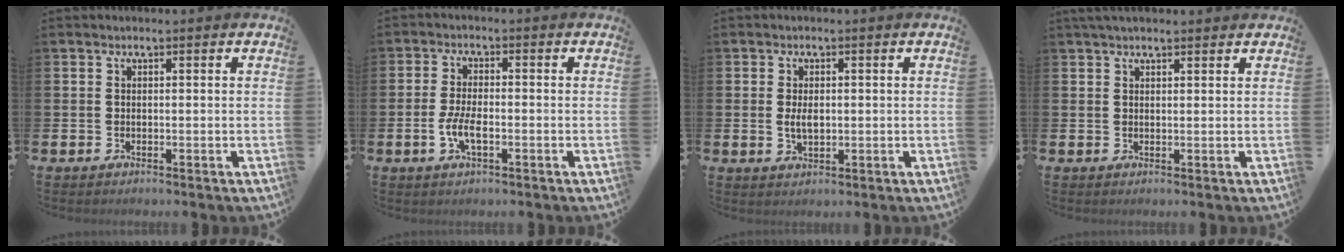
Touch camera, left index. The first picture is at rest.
{"total": 4.0, "force": [-1.1, 1.5, 3.5], "torque": [-0.061, 0.000, -0.022]}
{"total": 2.7, "force": [0.1, 1.5, 2.3], "torque": [-0.032, 0.001, -0.002]}
{"total": 1.9, "force": [1.7, 0.5, 0.8], "torque": [-0.014, 0.003, 0.030]}